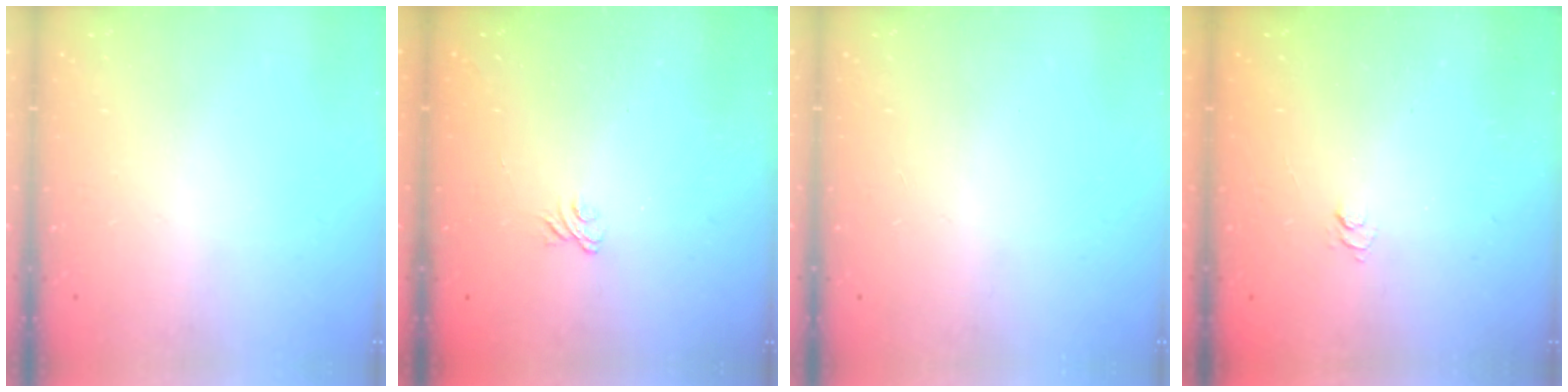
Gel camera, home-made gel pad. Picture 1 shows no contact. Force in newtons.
{"total": 1.9, "press": 1.5, "slide": 1.1}
{"total": 0.0}
{"total": 1.9, "press": 1.5, "slide": 1.3}